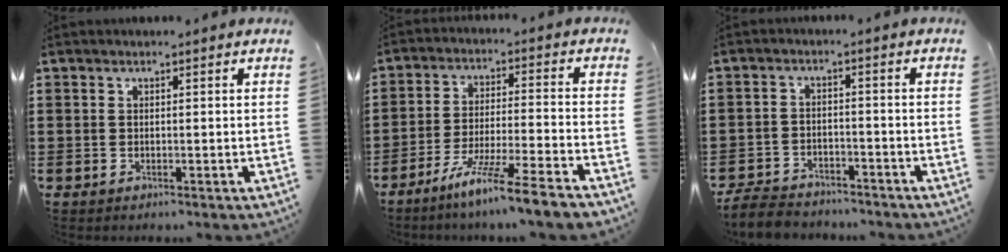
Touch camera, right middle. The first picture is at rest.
{"total": 9.2, "force": [-7.8, -1.0, 4.8], "torque": [-0.091, -0.012, -0.154]}
{"total": 5.0, "force": [-4.9, 1.1, 0.7], "torque": [-0.023, 0.002, -0.101]}